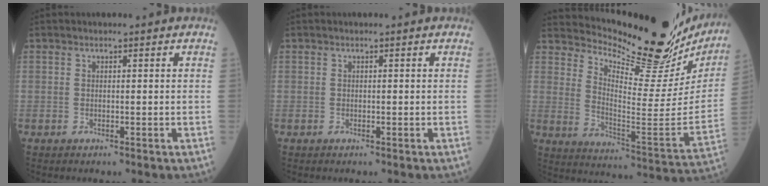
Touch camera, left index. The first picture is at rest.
{"total": 0.0}
{"total": 23.6, "force": [21.8, 4.4, 8.0], "torque": [-0.125, -0.093, 0.285]}